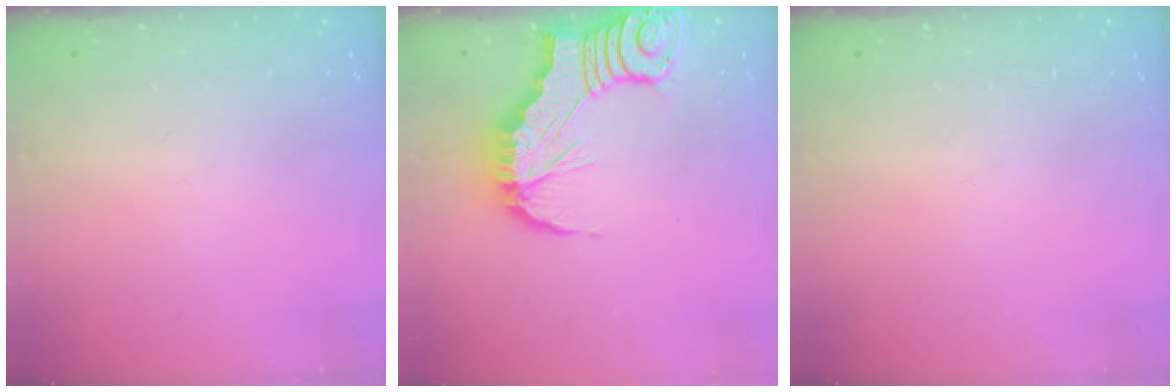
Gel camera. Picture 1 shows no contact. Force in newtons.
{"total": 12.7, "press": 12.6, "slide": 1.4}
{"total": 0.0}